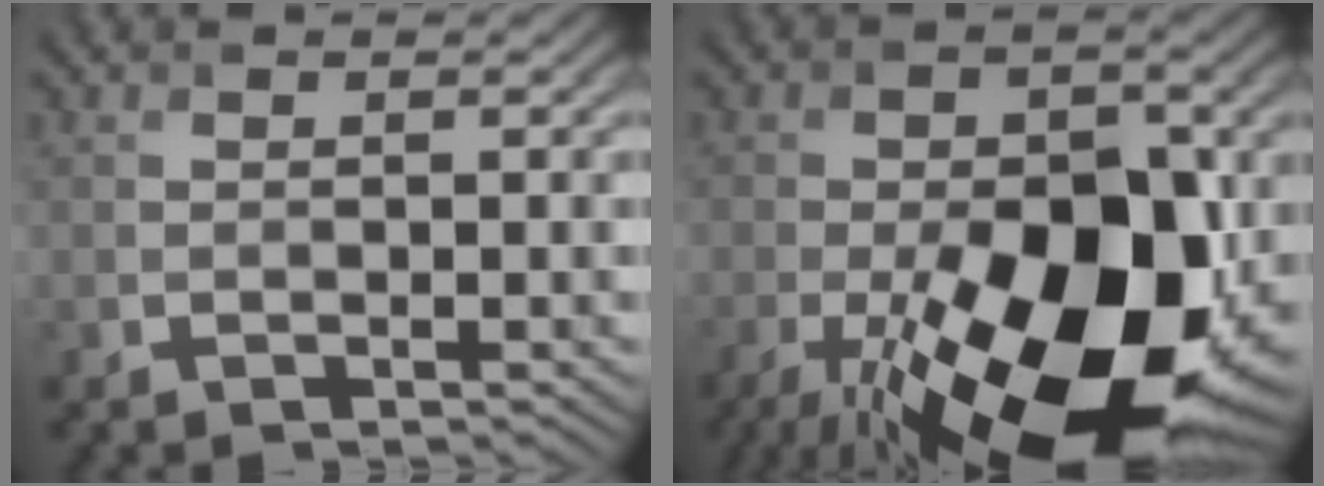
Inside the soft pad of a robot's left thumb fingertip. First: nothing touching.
{"total": 20.5, "force": [-6.9, 10.2, 16.4], "torque": [-0.258, -0.038, -0.089]}